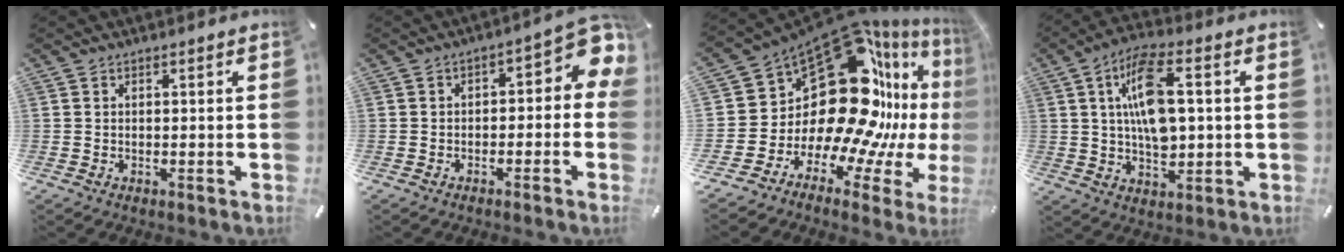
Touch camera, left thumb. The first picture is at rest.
{"total": 7.1, "force": [1.3, 3.9, 5.7], "torque": [-0.068, -0.015, 0.016]}
{"total": 30.7, "force": [10.6, 17.7, 22.8], "torque": [-0.344, -0.146, 0.220]}
{"total": 13.2, "force": [1.8, 6.9, 11.2], "torque": [-0.216, 0.004, 0.028]}